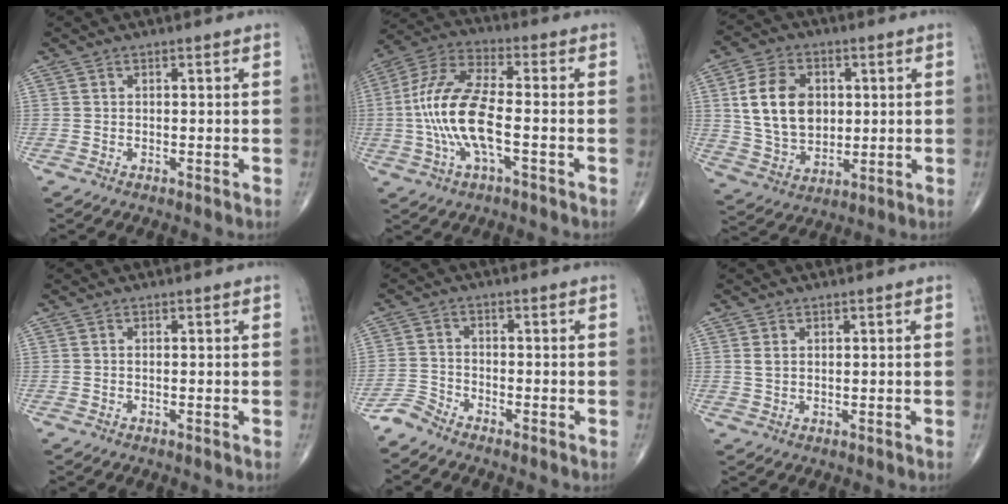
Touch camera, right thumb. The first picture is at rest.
{"total": 14.6, "force": [-2.3, 5.2, 13.5], "torque": [-0.294, 0.030, -0.047]}
{"total": 13.8, "force": [2.5, 9.9, 9.3], "torque": [-0.141, -0.007, 0.052]}
{"total": 0.0}
{"total": 2.9, "force": [-2.8, 0.4, 0.2], "torque": [-0.008, -0.006, -0.066]}
{"total": 1.6, "force": [0.7, 1.1, 1.0], "torque": [-0.019, 0.003, 0.020]}